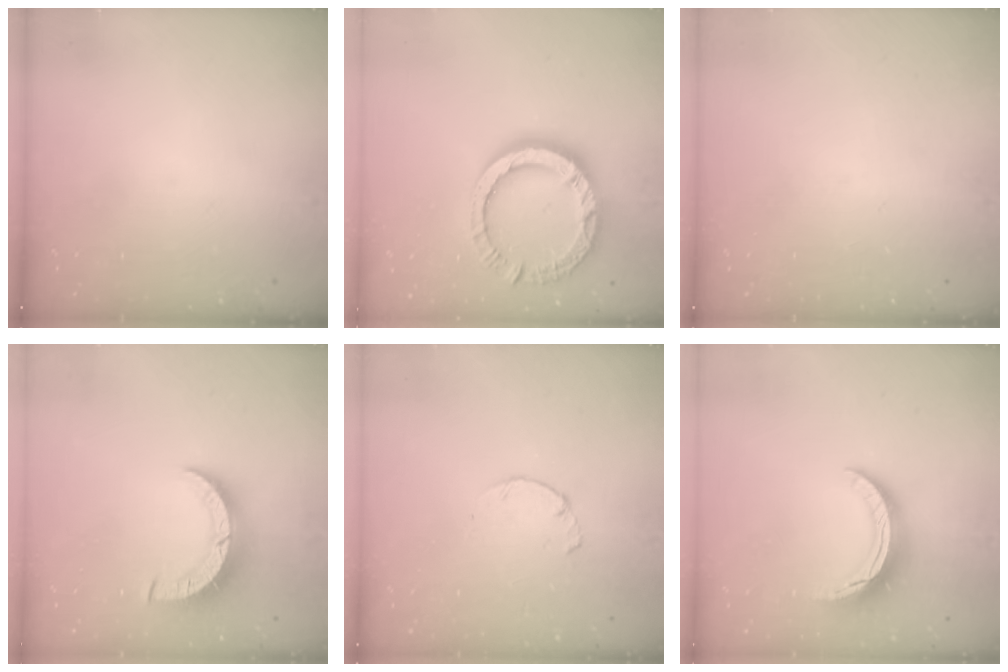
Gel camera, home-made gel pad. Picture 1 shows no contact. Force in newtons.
{"total": 14.8, "press": 14.7, "slide": 1.6}
{"total": 0.0}
{"total": 8.3, "press": 8.3, "slide": 0.6}
{"total": 1.7, "press": 1.7, "slide": 0.3}
{"total": 9.9, "press": 9.9, "slide": 0.7}